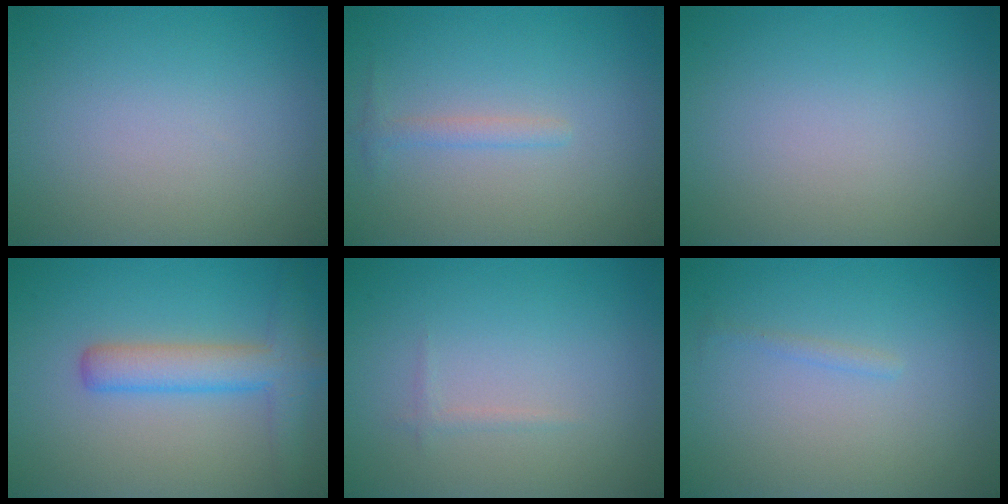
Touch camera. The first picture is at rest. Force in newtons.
{"total": 1.1, "press": 1.1, "slide": 0.0}
{"total": 0.0}
{"total": 4.4, "press": 4.4, "slide": 0.1}
{"total": 0.5, "press": 0.5, "slide": 0.1}
{"total": 0.6, "press": 0.6, "slide": 0.0}